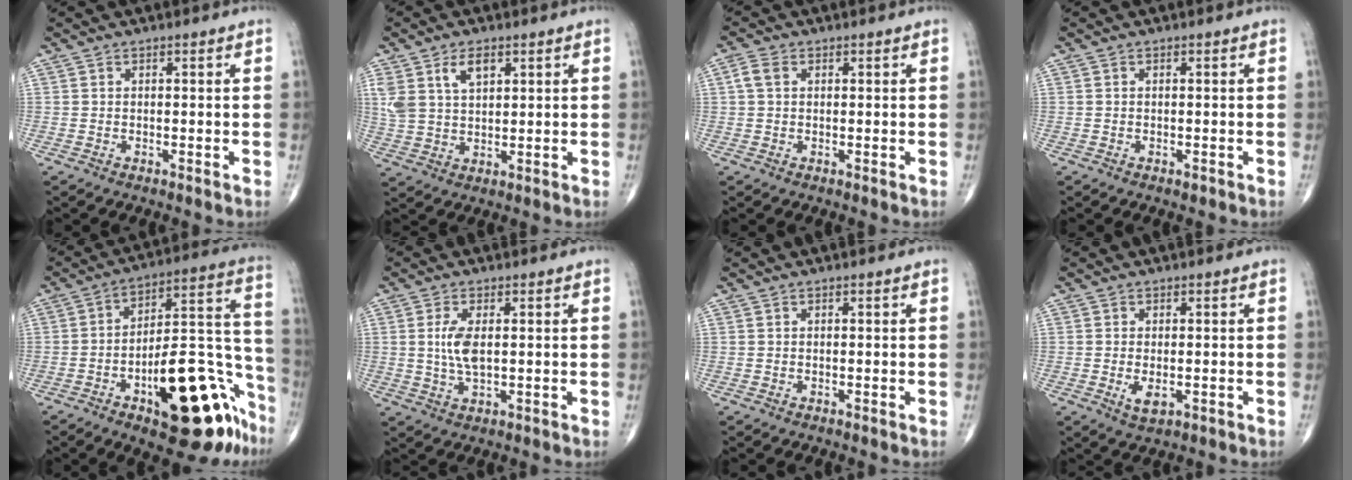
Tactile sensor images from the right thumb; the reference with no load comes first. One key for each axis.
{"total": 7.3, "fx": 3.5, "fy": 4.1, "fz": 5.0, "tx": -0.093, "ty": -0.008, "tz": 0.073}
{"total": 2.6, "fx": 0.6, "fy": 1.8, "fz": 1.7, "tx": -0.042, "ty": 0.010, "tz": 0.011}
{"total": 0.5, "fx": -0.3, "fy": 0.3, "fz": 0.4, "tx": -0.003, "ty": 0.000, "tz": -0.005}
{"total": 26.9, "fx": -13.0, "fy": 10.8, "fz": 20.9, "tx": -0.211, "ty": 0.095, "tz": -0.177}
{"total": 4.0, "fx": 0.5, "fy": 1.5, "fz": 3.6, "tx": -0.080, "ty": -0.004, "tz": 0.013}
{"total": 0.0}
{"total": 3.0, "fx": -0.7, "fy": 1.4, "fz": 2.5, "tx": -0.045, "ty": -0.007, "tz": -0.010}